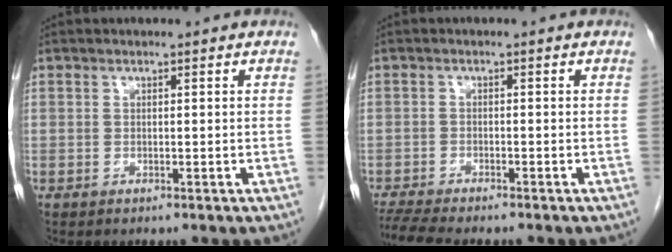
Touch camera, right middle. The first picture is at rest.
{"total": 6.6, "force": [-5.9, 0.4, 2.9], "torque": [-0.050, -0.013, -0.096]}